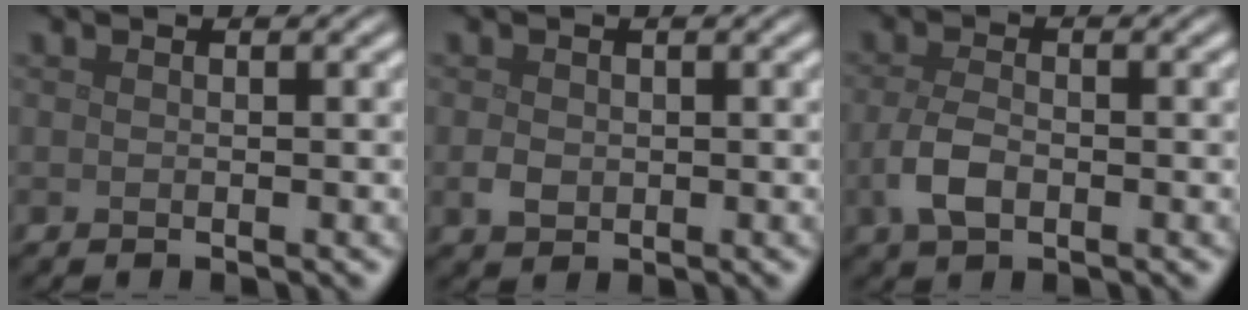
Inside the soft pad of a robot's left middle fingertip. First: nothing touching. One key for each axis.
{"total": 1.6, "fx": -0.2, "fy": 1.3, "fz": 0.8, "tx": -0.017, "ty": -0.005, "tz": -0.007}
{"total": 3.1, "fx": -1.0, "fy": 1.8, "fz": 2.3, "tx": -0.051, "ty": -0.002, "tz": -0.021}